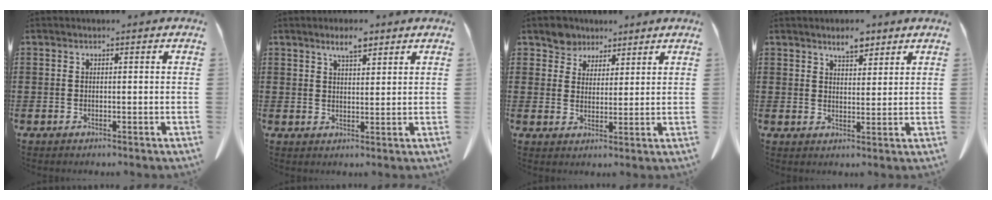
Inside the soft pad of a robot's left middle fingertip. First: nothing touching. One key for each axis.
{"total": 4.0, "fx": 3.1, "fy": 1.0, "fz": 2.3, "tx": -0.051, "ty": -0.001, "tz": 0.055}
{"total": 4.0, "fx": 3.3, "fy": 2.3, "fz": 0.1, "tx": -0.022, "ty": 0.000, "tz": 0.062}
{"total": 3.8, "fx": 3.3, "fy": 1.3, "fz": 1.5, "tx": -0.028, "ty": -0.006, "tz": 0.060}